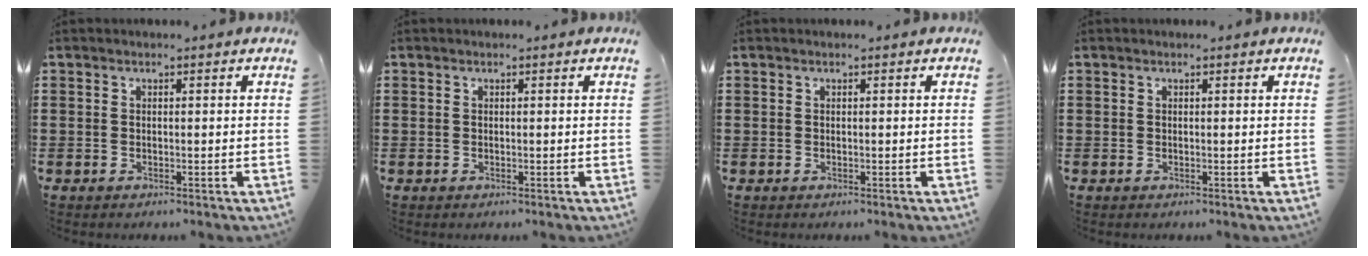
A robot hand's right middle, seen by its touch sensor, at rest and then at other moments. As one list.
[{"total": 0.0}, {"total": 0.0}, {"total": 0.0}]